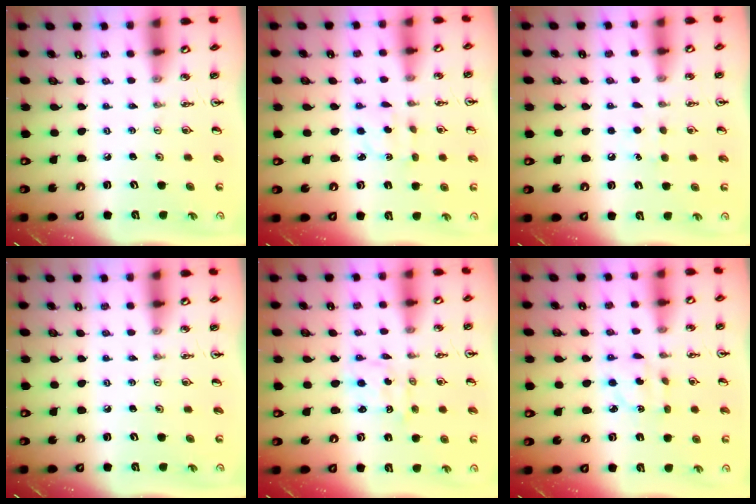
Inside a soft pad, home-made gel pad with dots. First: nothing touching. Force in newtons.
{"total": 2.5, "press": 2.4, "slide": 0.6}
{"total": 6.6, "press": 6.5, "slide": 0.7}
{"total": 0.0}
{"total": 0.9, "press": 0.9, "slide": 0.1}
{"total": 3.5, "press": 3.4, "slide": 0.6}